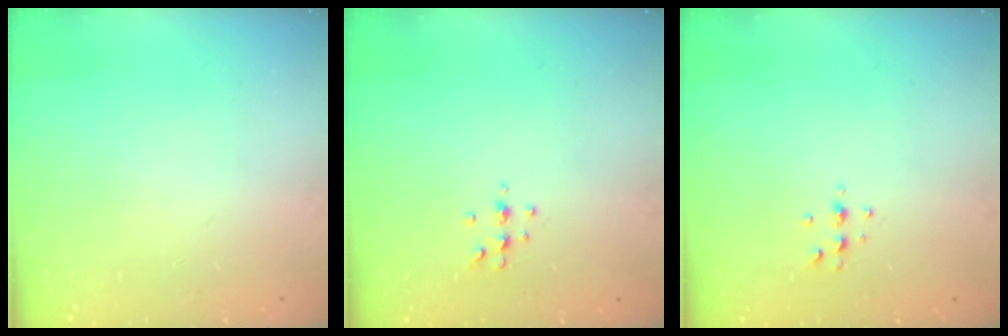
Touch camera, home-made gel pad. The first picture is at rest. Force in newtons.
{"total": 5.6, "press": 5.4, "slide": 1.5}
{"total": 5.0, "press": 4.9, "slide": 0.9}